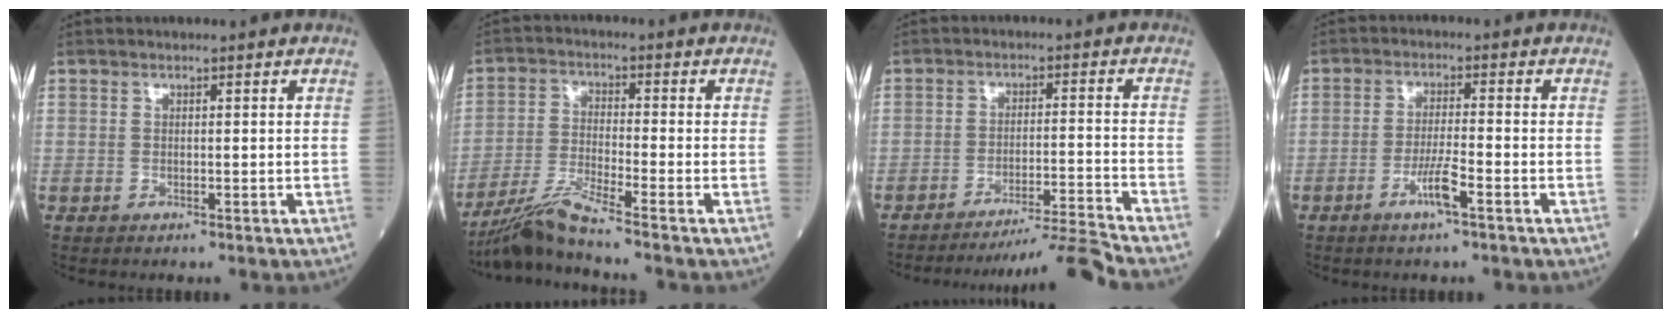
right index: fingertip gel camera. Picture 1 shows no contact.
{"total": 6.9, "force": [-5.9, -1.8, 3.1], "torque": [-0.068, -0.029, -0.117]}
{"total": 8.9, "force": [-7.9, -4.2, 0.7], "torque": [-0.004, 0.004, -0.130]}
{"total": 4.3, "force": [-2.3, 0.0, 3.7], "torque": [-0.072, -0.006, -0.046]}